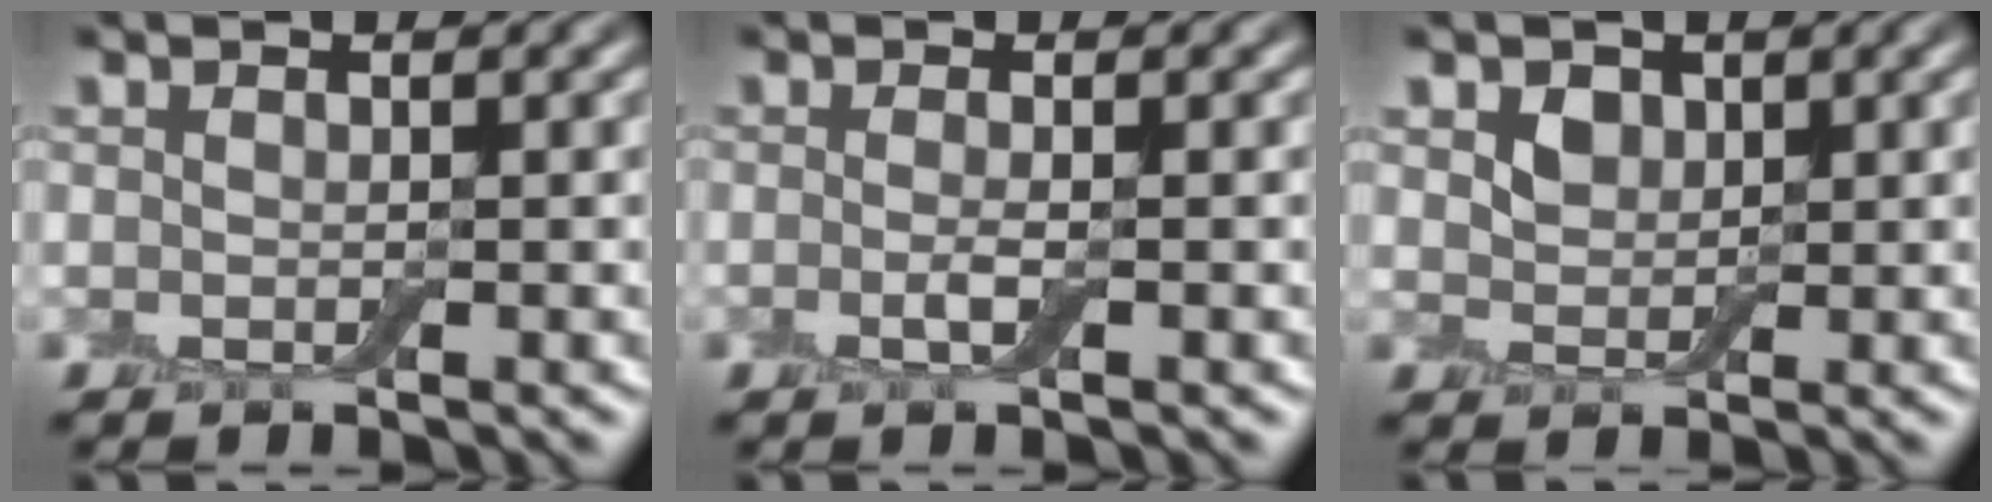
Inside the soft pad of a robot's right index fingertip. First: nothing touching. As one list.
[{"total": 1.3, "force": [-0.3, 0.2, 1.2], "torque": [-0.027, -0.005, -0.009]}, {"total": 1.7, "force": [1.0, 1.3, 0.7], "torque": [-0.016, -0.004, 0.018]}]